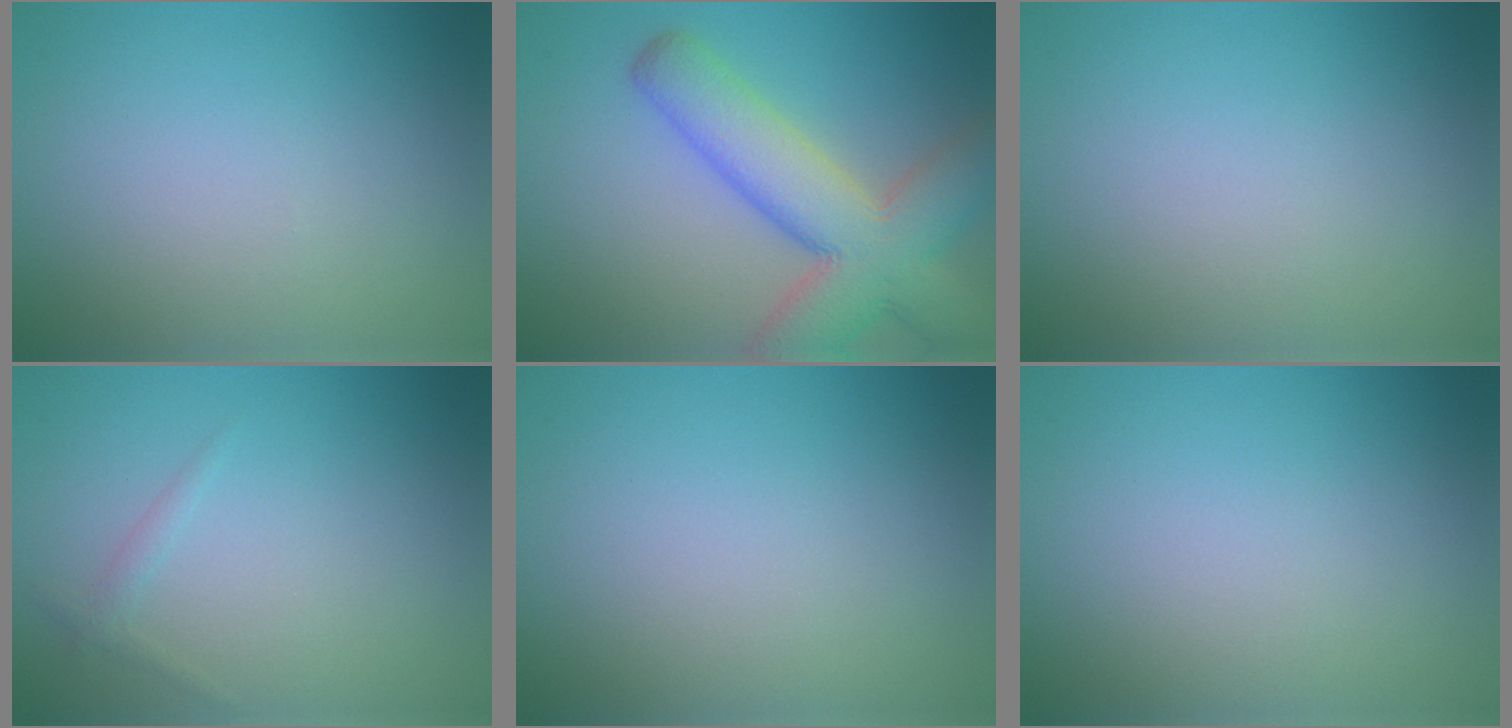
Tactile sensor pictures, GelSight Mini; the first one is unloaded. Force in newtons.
{"total": 9.5, "press": 9.5, "slide": 0.6}
{"total": 0.0}
{"total": 0.9, "press": 0.9, "slide": 0.0}
{"total": 0.0}
{"total": 0.0}